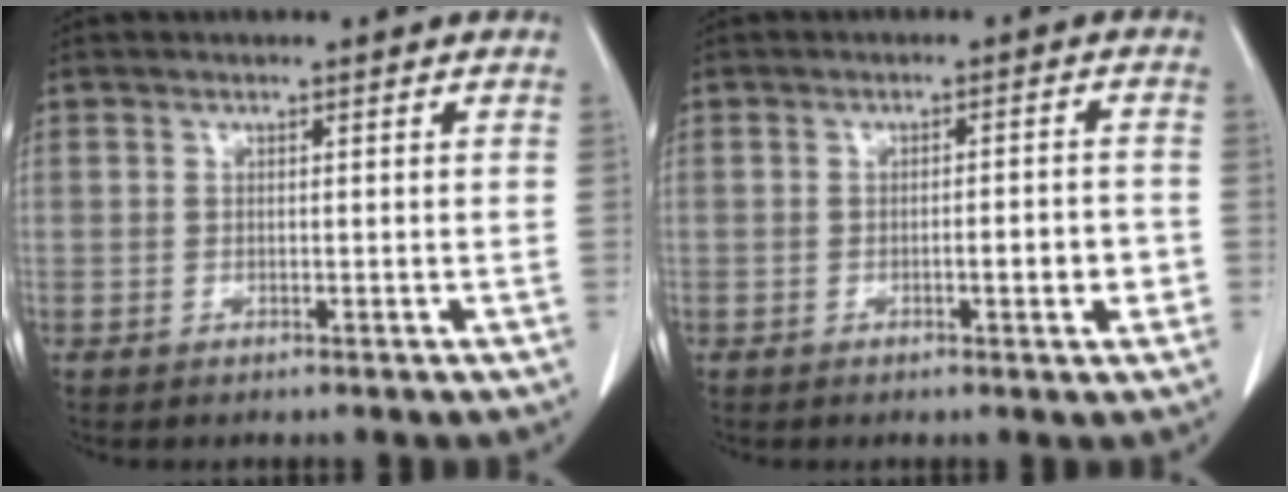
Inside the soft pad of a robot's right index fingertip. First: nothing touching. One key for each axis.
{"total": 4.0, "fx": -1.2, "fy": 0.8, "fz": 3.8, "tx": -0.055, "ty": 0.004, "tz": -0.013}